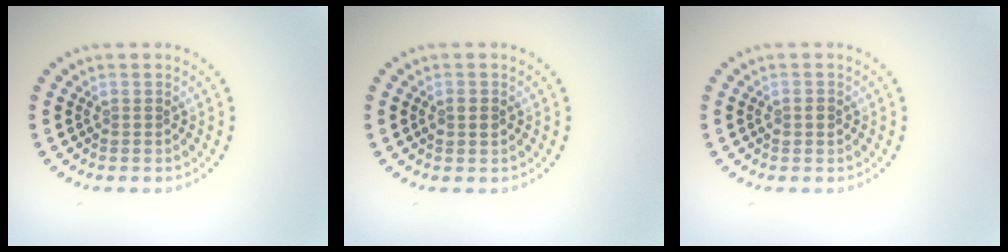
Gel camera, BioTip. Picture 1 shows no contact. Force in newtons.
{"total": 1.0, "press": 1.0, "slide": 0.1}
{"total": 1.3, "press": 1.3, "slide": 0.1}